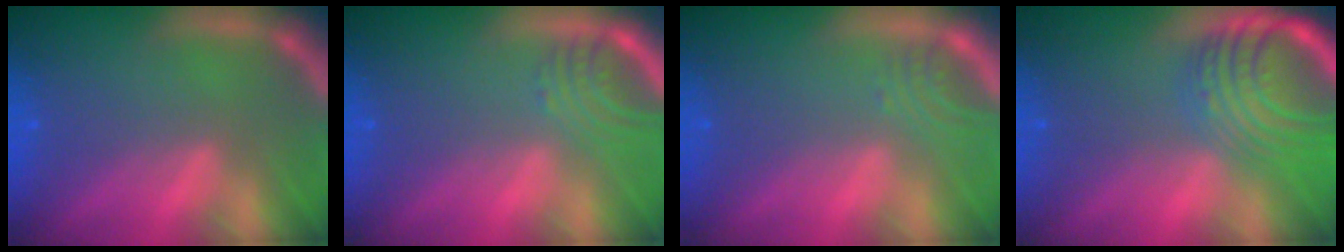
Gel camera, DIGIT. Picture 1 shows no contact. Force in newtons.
{"total": 3.5}
{"total": 2.0}
{"total": 10.0}